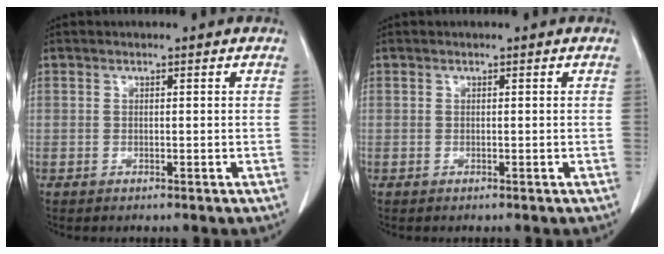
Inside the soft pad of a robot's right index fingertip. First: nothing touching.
{"total": 0.0}